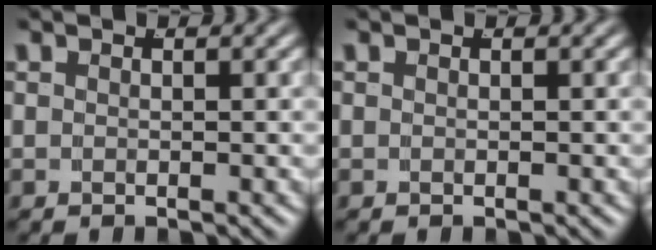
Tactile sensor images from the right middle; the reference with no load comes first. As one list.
[{"total": 0.0}]